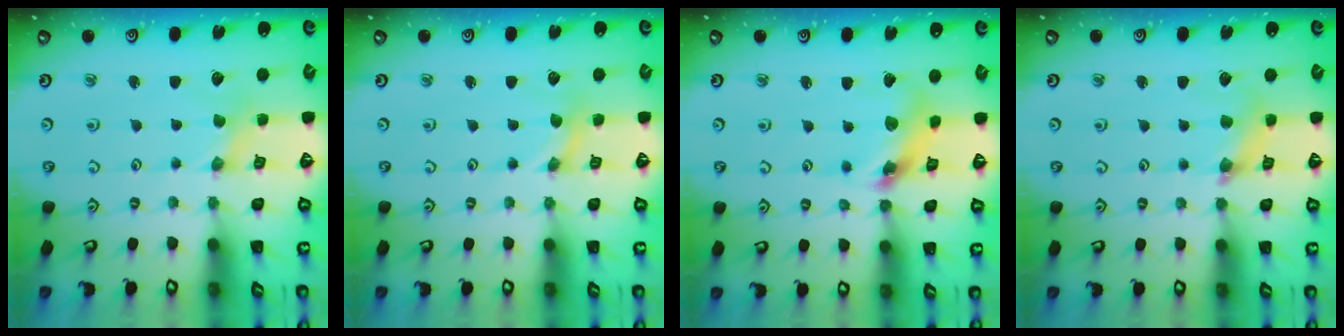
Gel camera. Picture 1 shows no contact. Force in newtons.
{"total": 0.0}
{"total": 10.9, "press": 10.8, "slide": 1.4}
{"total": 5.3, "press": 5.2, "slide": 0.5}